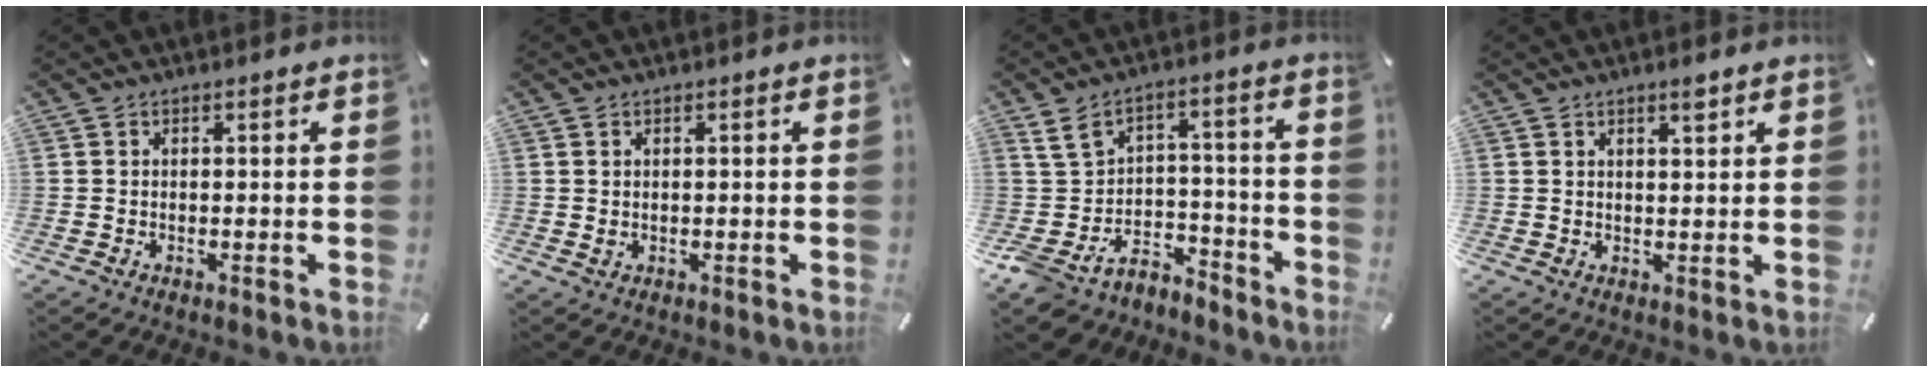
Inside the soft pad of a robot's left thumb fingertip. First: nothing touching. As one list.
[{"total": 0.7, "force": [0.1, 0.4, 0.5], "torque": [-0.009, 0.003, 0.001]}, {"total": 7.3, "force": [-1.1, 6.4, 3.3], "torque": [-0.065, 0.010, -0.018]}, {"total": 2.4, "force": [1.7, 0.5, 1.6], "torque": [-0.027, -0.001, 0.028]}]